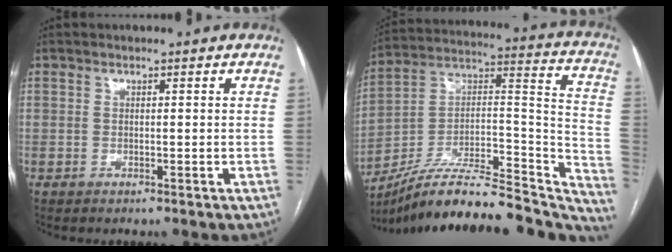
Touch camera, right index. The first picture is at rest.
{"total": 30.9, "force": [-26.9, 7.3, 13.3], "torque": [-0.151, 0.028, -0.400]}